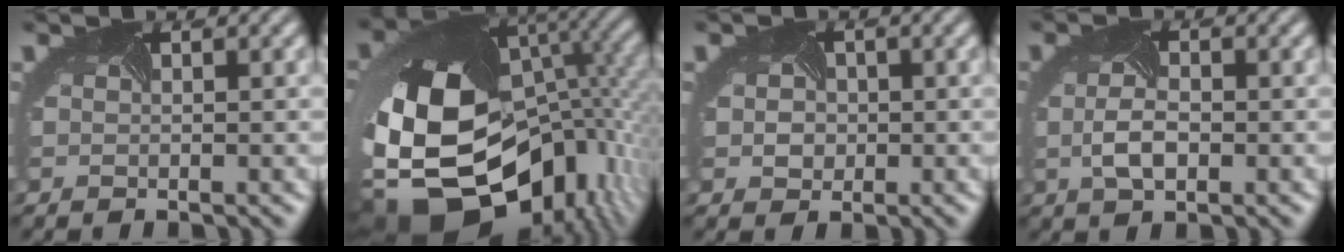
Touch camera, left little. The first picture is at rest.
{"total": 18.6, "force": [-4.5, 13.2, 12.3], "torque": [-0.230, -0.051, -0.046]}
{"total": 1.9, "force": [0.0, 1.9, 0.4], "torque": [-0.008, 0.001, -0.003]}
{"total": 2.4, "force": [-0.5, 1.3, 1.9], "torque": [-0.060, -0.003, -0.009]}